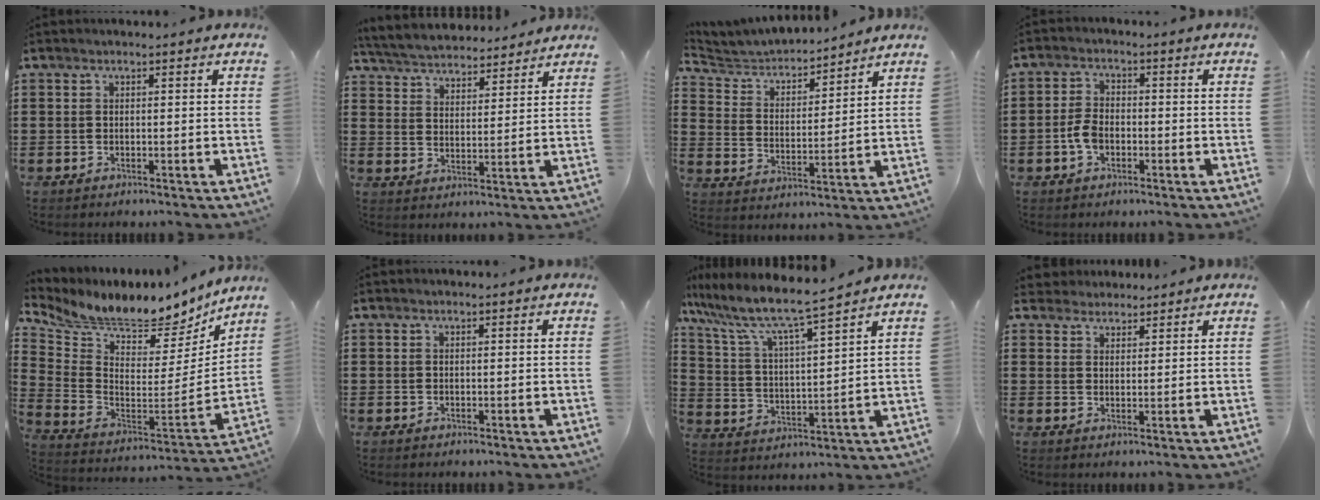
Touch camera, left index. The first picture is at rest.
{"total": 4.5, "force": [4.5, 0.4, 0.2], "torque": [-0.027, -0.026, 0.078]}
{"total": 4.7, "force": [4.6, 0.8, 0.5], "torque": [-0.037, -0.029, 0.074]}
{"total": 3.8, "force": [-1.1, 2.3, 2.8], "torque": [-0.072, -0.002, -0.026]}
{"total": 6.9, "force": [6.5, 1.4, 1.7], "torque": [-0.063, -0.067, 0.108]}
{"total": 0.0}
{"total": 7.0, "force": [6.0, 0.5, 3.6], "torque": [-0.098, -0.039, 0.095]}
{"total": 2.7, "force": [2.4, 1.0, -0.4], "torque": [-0.001, 0.003, 0.047]}